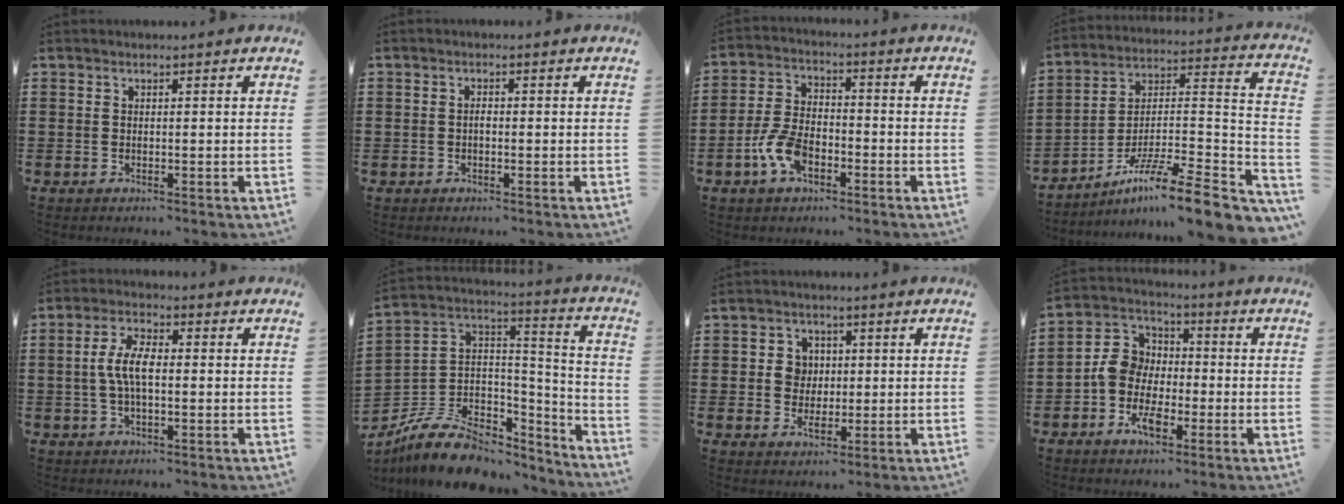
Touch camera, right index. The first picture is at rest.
{"total": 0.8, "force": [-0.3, 0.6, 0.5], "torque": [-0.011, 0.000, -0.005]}
{"total": 6.9, "force": [-3.2, 3.6, 5.0], "torque": [-0.123, 0.000, -0.065]}
{"total": 11.5, "force": [-8.2, 1.2, 7.9], "torque": [-0.126, 0.002, -0.156]}
{"total": 6.0, "force": [-0.1, 2.4, 5.5], "torque": [-0.122, -0.001, -0.009]}
{"total": 10.8, "force": [-6.7, 6.9, 5.0], "torque": [-0.099, 0.028, -0.118]}
{"total": 4.1, "force": [0.4, 3.6, 1.9], "torque": [-0.044, 0.006, 0.003]}
{"total": 7.3, "force": [-2.2, 5.7, 4.0], "torque": [-0.108, 0.010, -0.045]}